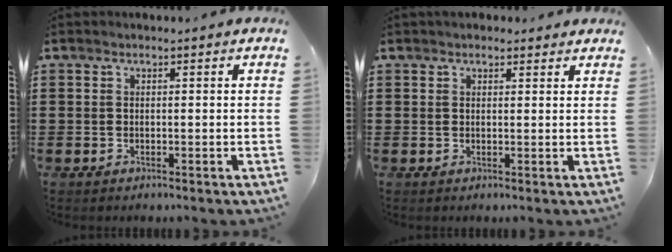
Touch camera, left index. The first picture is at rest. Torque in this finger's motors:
{"motor_torque": [0.84, -1.30, 0.29, 0.09]}